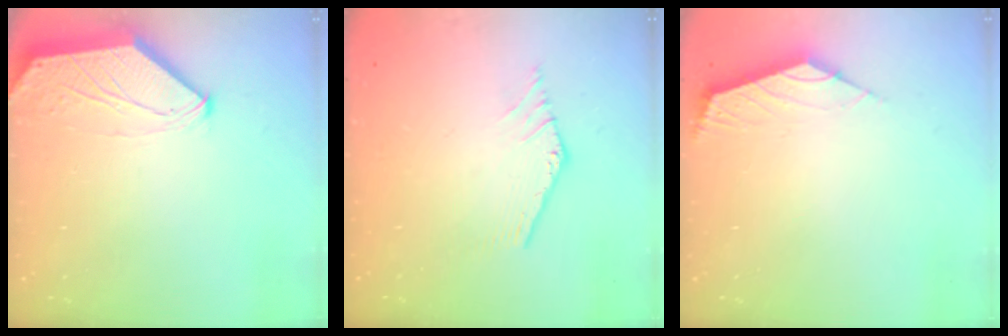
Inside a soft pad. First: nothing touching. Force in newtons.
{"total": 0.0}
{"total": 2.4, "press": 2.3, "slide": 0.6}